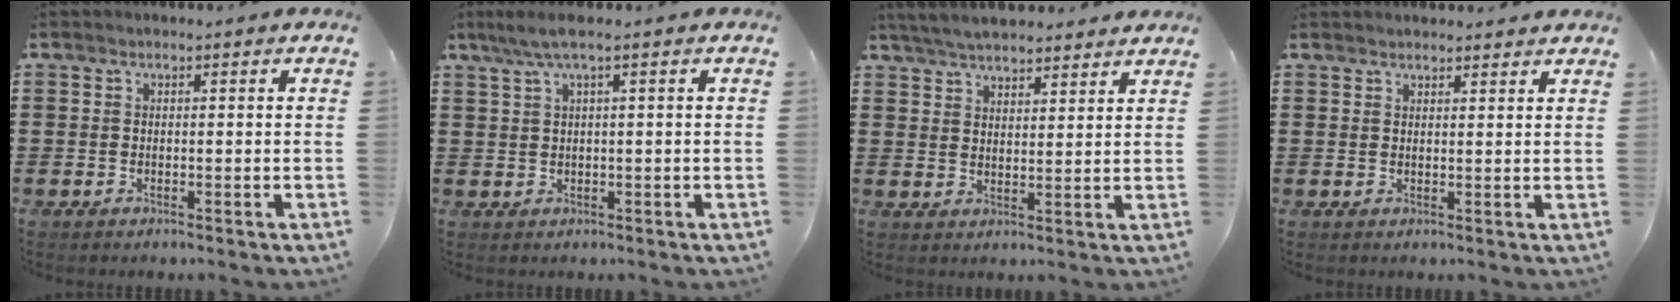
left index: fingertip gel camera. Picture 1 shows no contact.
{"total": 2.9, "force": [1.0, 0.1, 2.7], "torque": [-0.060, -0.003, 0.014]}
{"total": 4.7, "force": [4.5, 0.5, 1.0], "torque": [-0.033, -0.011, 0.084]}
{"total": 1.7, "force": [1.7, 0.2, 0.1], "torque": [-0.006, 0.002, 0.034]}